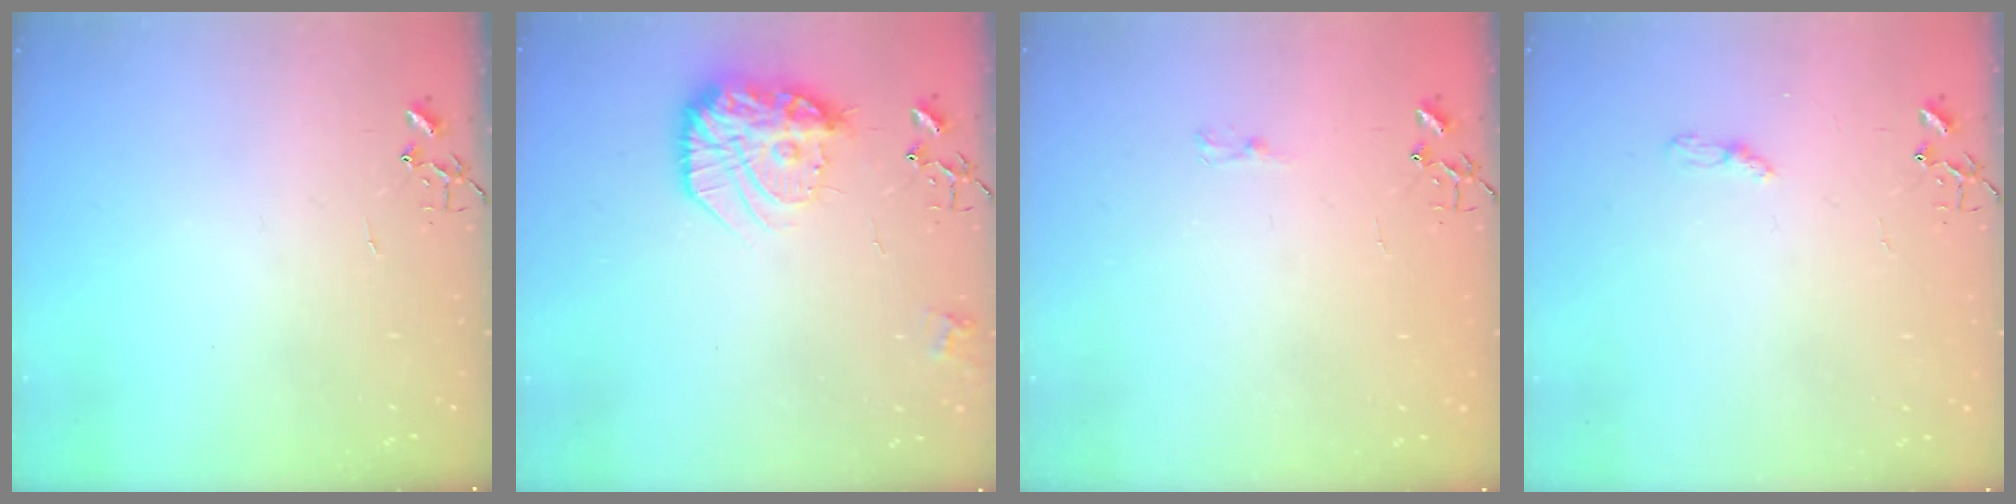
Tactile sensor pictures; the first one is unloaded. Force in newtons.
{"total": 16.2, "press": 16.2, "slide": 0.6}
{"total": 4.7, "press": 4.6, "slide": 0.5}
{"total": 3.7, "press": 3.6, "slide": 0.4}